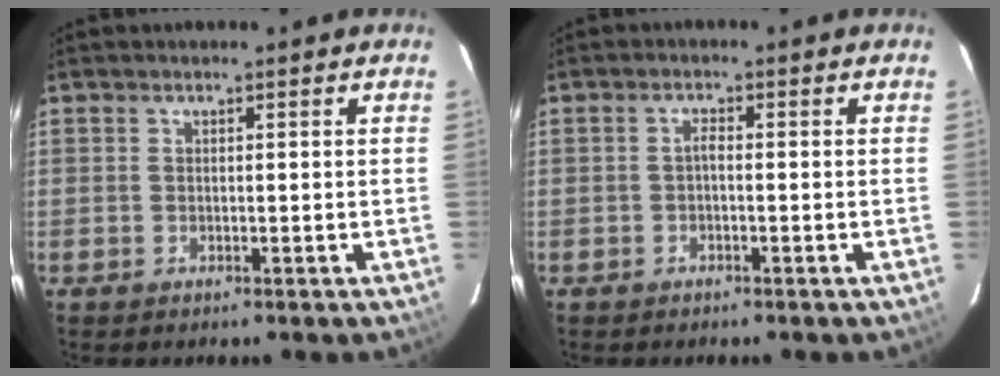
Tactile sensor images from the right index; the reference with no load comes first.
{"total": 1.1, "force": [-0.5, 0.4, 0.9], "torque": [-0.018, 0.007, -0.010]}